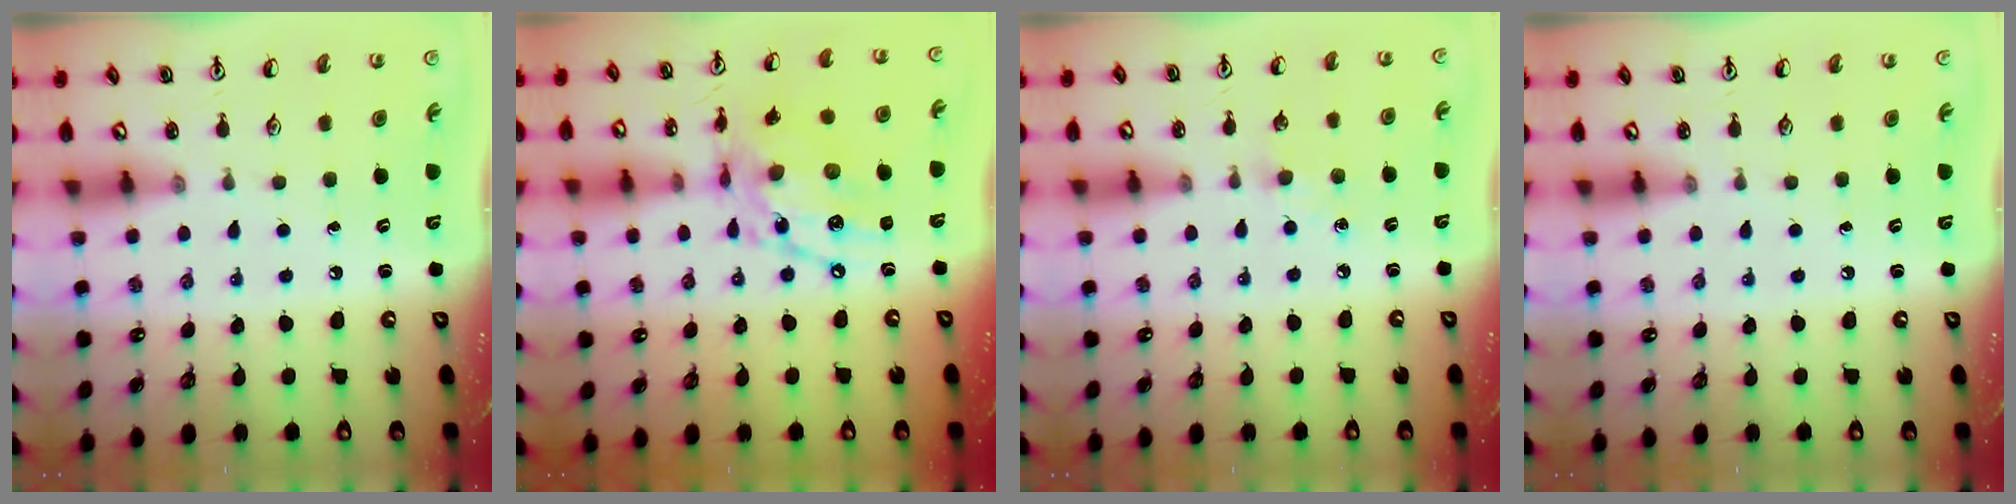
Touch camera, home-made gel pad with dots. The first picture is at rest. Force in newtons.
{"total": 13.3, "press": 13.3, "slide": 1.2}
{"total": 6.2, "press": 6.1, "slide": 0.7}
{"total": 0.0}